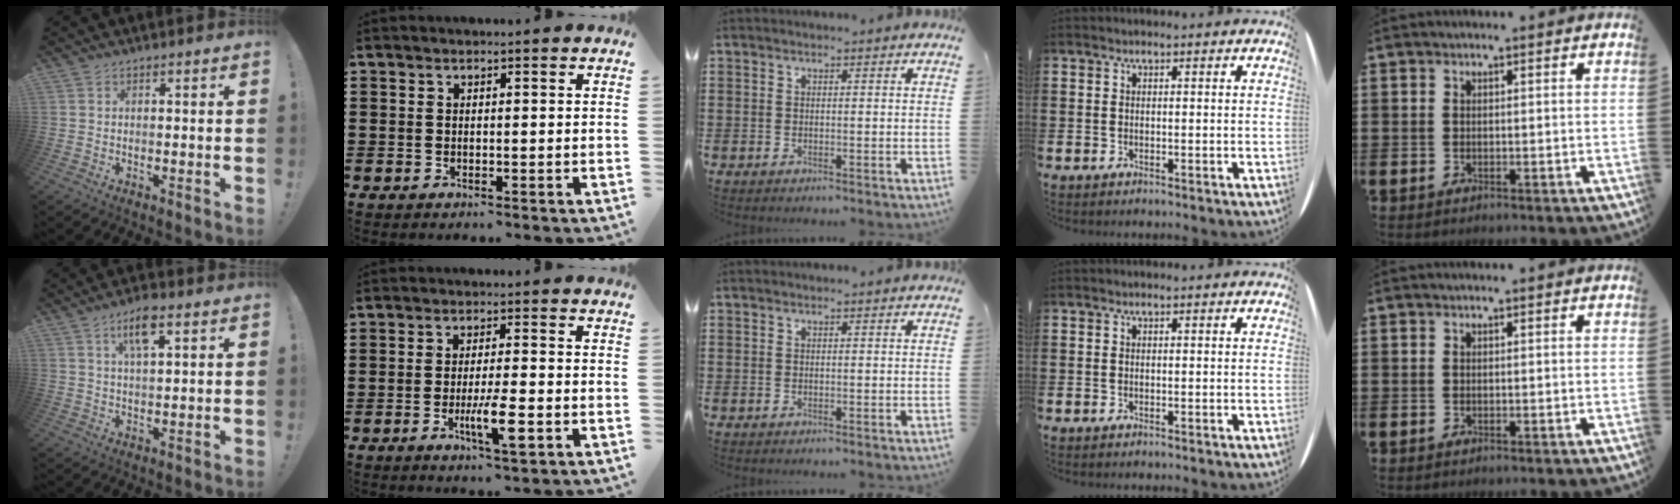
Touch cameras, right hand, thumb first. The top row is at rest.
{"thumb": {"total": 8.1, "force": [3.9, 2.7, 6.5], "torque": [-0.108, -0.003, 0.063]}, "index": {"total": 6.7, "force": [-2.4, 1.1, 6.2], "torque": [-0.118, -0.013, -0.043]}}